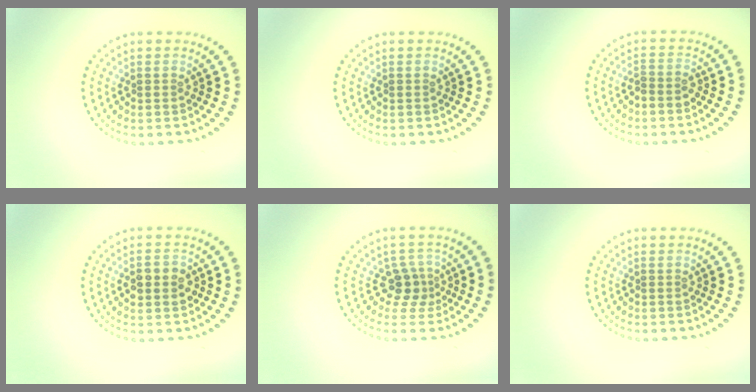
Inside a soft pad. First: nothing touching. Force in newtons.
{"total": 0.0}
{"total": 1.5, "press": 1.1, "slide": 1.0}
{"total": 3.0, "press": 3.0, "slide": 0.0}
{"total": 2.4, "press": 1.7, "slide": 1.7}
{"total": 0.0}